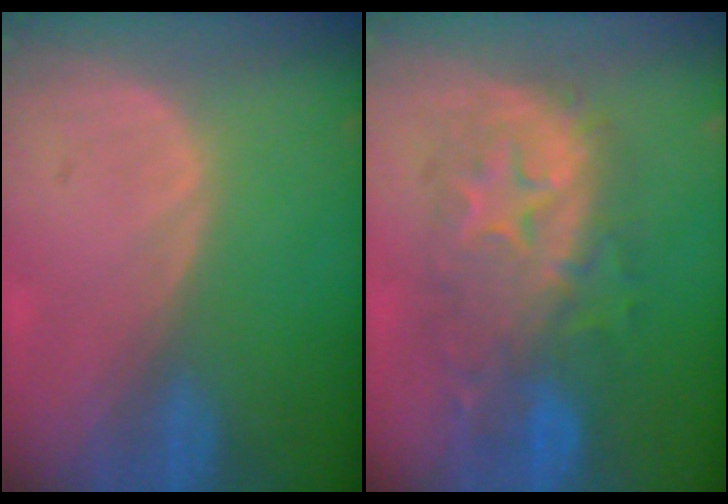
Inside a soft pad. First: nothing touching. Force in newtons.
{"total": 9.6, "press": 9.6, "slide": 0.5}